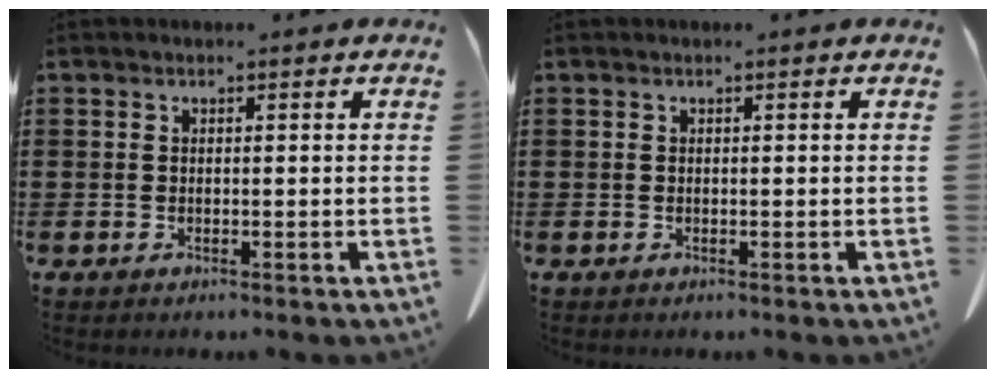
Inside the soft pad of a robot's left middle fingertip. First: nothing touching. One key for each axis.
{"total": 0.0}